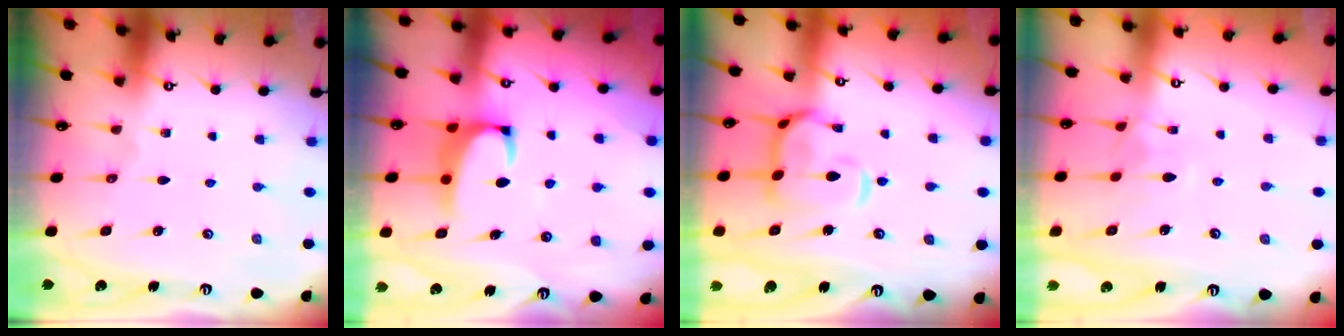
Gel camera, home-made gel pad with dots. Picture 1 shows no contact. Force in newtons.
{"total": 2.2, "press": 1.9, "slide": 1.0}
{"total": 7.3, "press": 7.2, "slide": 1.2}
{"total": 2.8, "press": 2.7, "slide": 0.8}